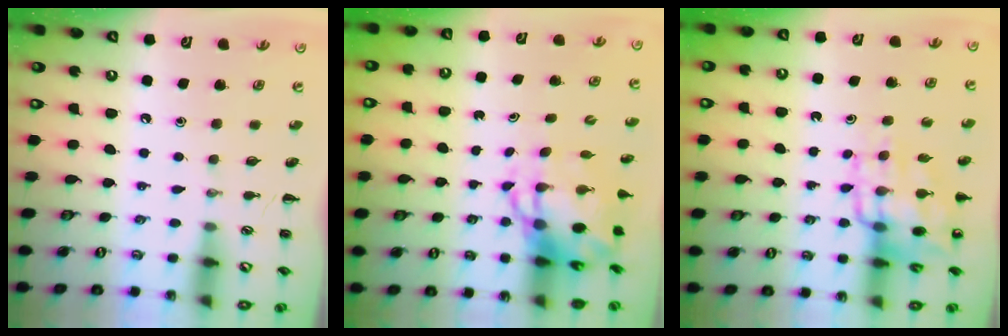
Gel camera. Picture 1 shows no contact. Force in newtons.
{"total": 6.6, "press": 6.4, "slide": 1.8}
{"total": 13.0, "press": 12.6, "slide": 2.9}